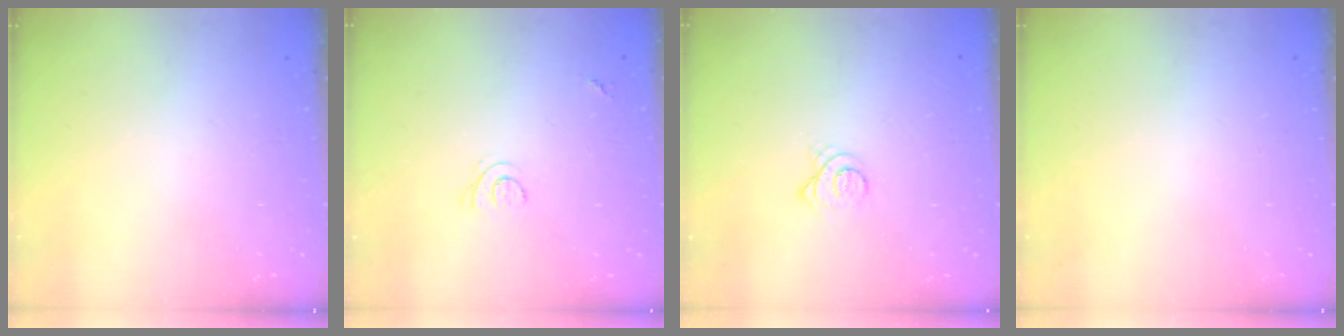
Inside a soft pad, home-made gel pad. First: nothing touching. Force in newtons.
{"total": 3.7, "press": 3.6, "slide": 0.8}
{"total": 3.3, "press": 3.3, "slide": 0.3}
{"total": 0.0}